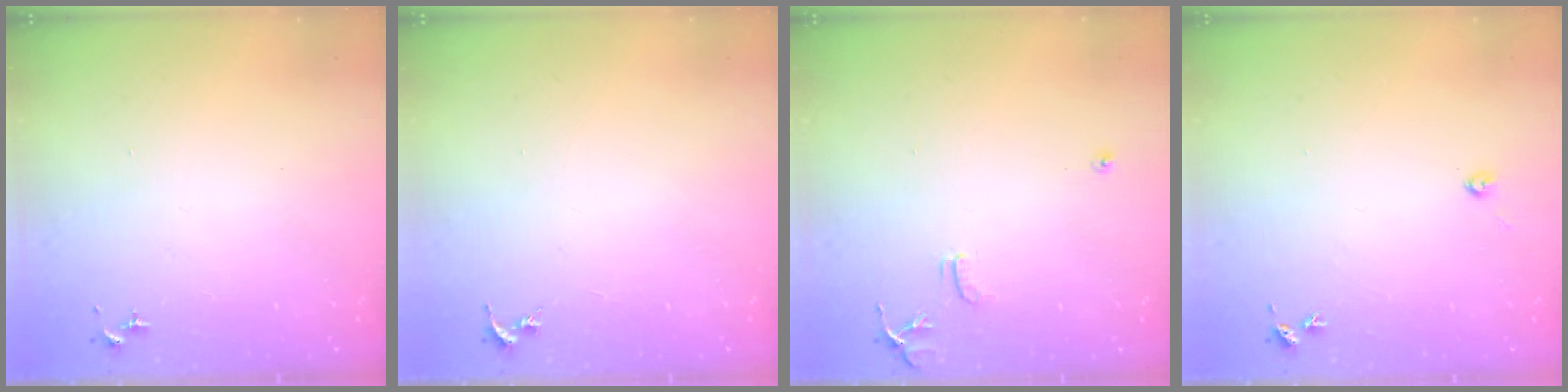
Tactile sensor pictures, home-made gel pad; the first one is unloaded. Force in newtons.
{"total": 0.0}
{"total": 7.9, "press": 7.9, "slide": 0.7}
{"total": 2.2, "press": 2.2, "slide": 0.3}